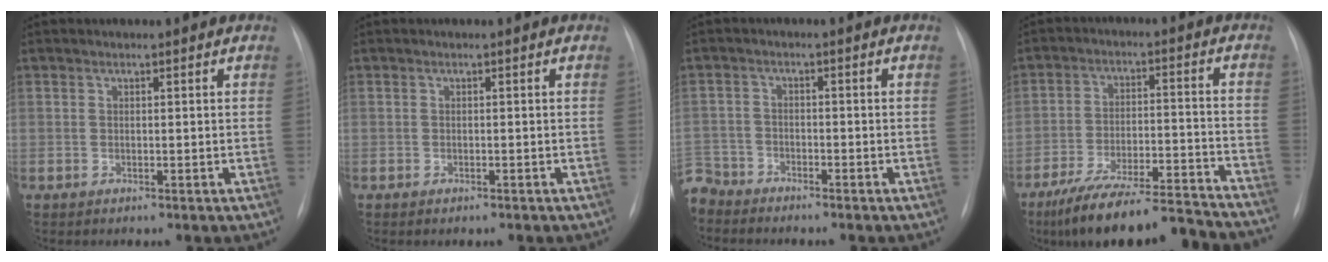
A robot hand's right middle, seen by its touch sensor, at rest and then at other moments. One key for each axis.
{"total": 0.6, "fx": -0.4, "fy": 0.2, "fz": 0.3, "tx": -0.007, "ty": -0.002, "tz": -0.003}
{"total": 5.9, "fx": -5.6, "fy": 2.0, "fz": -0.1, "tx": 0.007, "ty": -0.008, "tz": -0.110}
{"total": 21.5, "fx": -19.5, "fy": 2.1, "fz": 8.9, "tx": -0.117, "ty": -0.002, "tz": -0.287}